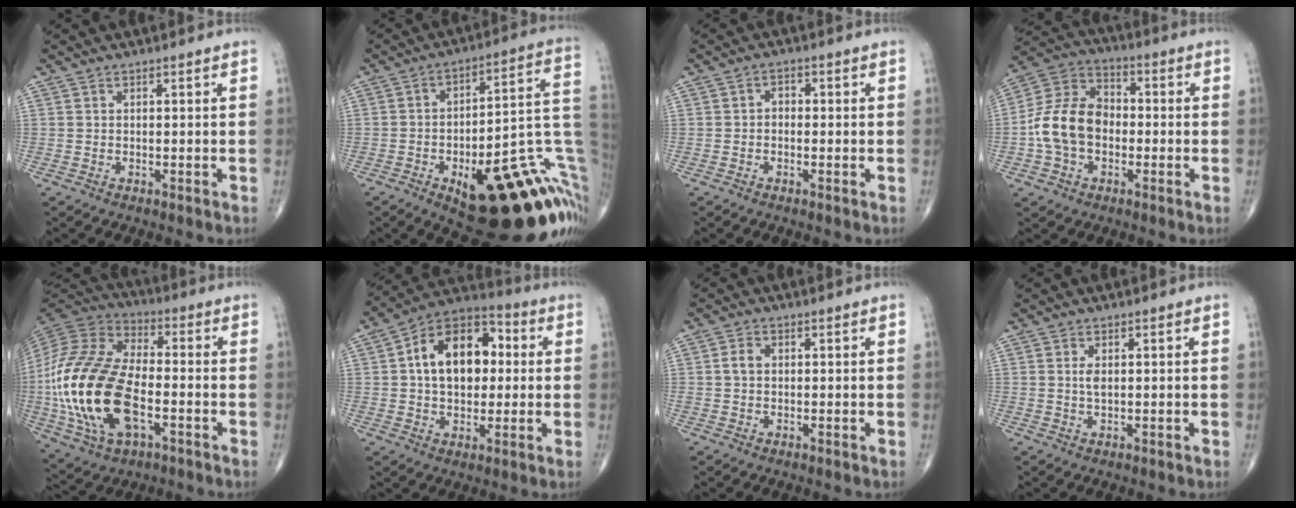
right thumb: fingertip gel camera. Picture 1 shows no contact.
{"total": 29.9, "force": [-8.8, 11.0, 26.4], "torque": [-0.245, 0.049, -0.108]}
{"total": 2.0, "force": [-0.4, 1.5, 1.2], "torque": [-0.007, 0.010, -0.014]}
{"total": 13.0, "force": [-1.9, 9.6, 8.6], "torque": [-0.149, 0.039, -0.046]}
{"total": 25.6, "force": [-5.1, 13.6, 21.1], "torque": [-0.456, 0.005, -0.088]}
{"total": 16.7, "force": [2.2, 10.8, 12.5], "torque": [-0.167, 0.025, 0.025]}
{"total": 2.4, "force": [0.1, 1.8, 1.5], "torque": [-0.028, 0.005, 0.001]}
{"total": 1.7, "force": [0.3, 0.8, 1.5], "torque": [-0.031, -0.002, 0.006]}